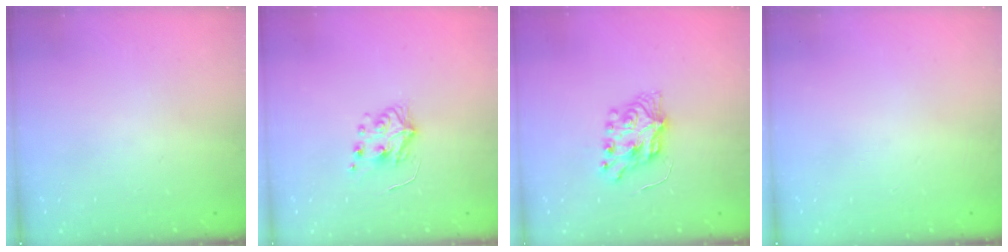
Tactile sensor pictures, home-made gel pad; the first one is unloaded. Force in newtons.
{"total": 5.9, "press": 5.9, "slide": 0.6}
{"total": 7.3, "press": 7.3, "slide": 0.3}
{"total": 0.0}